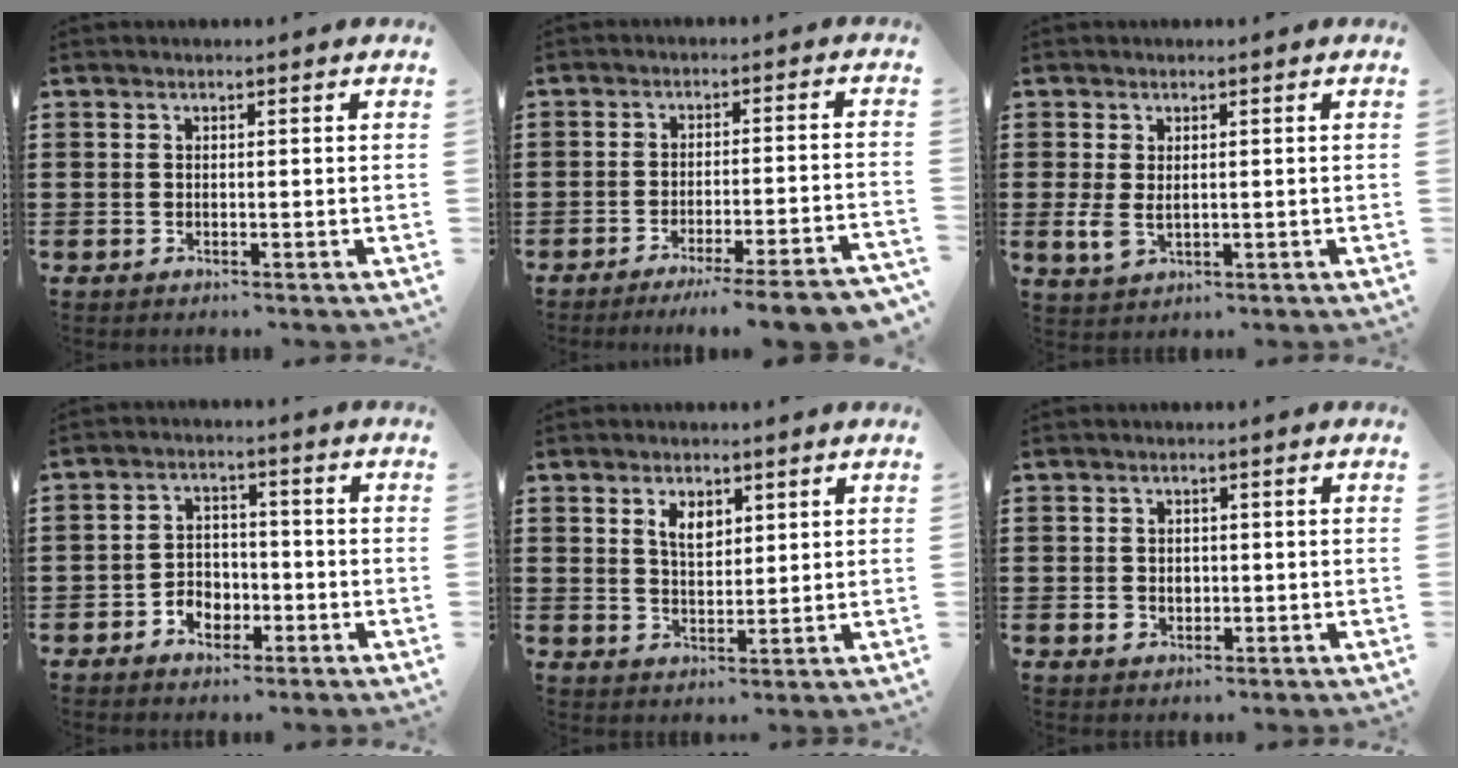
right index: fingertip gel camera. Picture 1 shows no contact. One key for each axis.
{"total": 5.2, "fx": -4.2, "fy": -0.6, "fz": 2.9, "tx": -0.044, "ty": -0.017, "tz": -0.078}
{"total": 2.8, "fx": 0.2, "fy": 1.7, "fz": 2.2, "tx": -0.060, "ty": -0.003, "tz": 0.002}
{"total": 3.9, "fx": -2.2, "fy": 2.9, "fz": 1.3, "tx": -0.030, "ty": 0.009, "tz": -0.046}
{"total": 3.6, "fx": 1.9, "fy": 2.0, "fz": 2.4, "tx": -0.047, "ty": 0.004, "tz": 0.032}
{"total": 1.9, "fx": -0.1, "fy": 1.7, "fz": 0.7, "tx": -0.019, "ty": 0.006, "tz": -0.004}